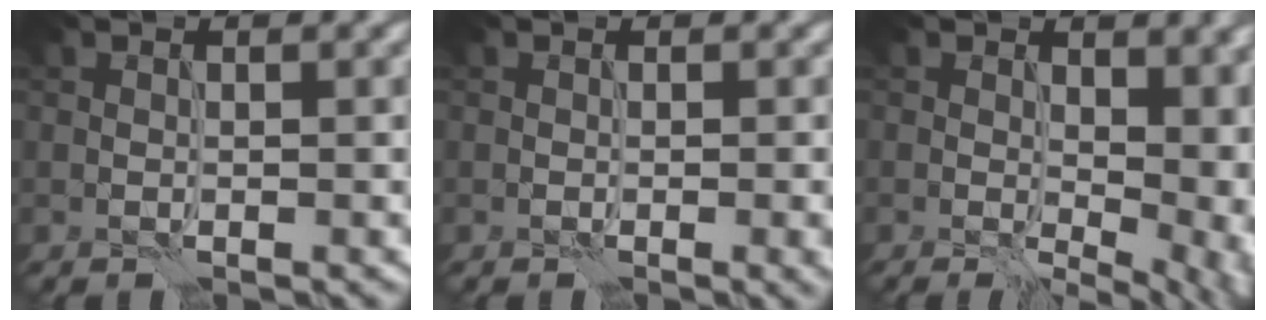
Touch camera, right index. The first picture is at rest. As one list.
[{"total": 1.7, "force": [-0.2, 0.6, 1.6], "torque": [-0.007, 0.003, -0.002]}, {"total": 11.3, "force": [1.9, 6.5, 9.1], "torque": [-0.066, 0.015, 0.053]}]